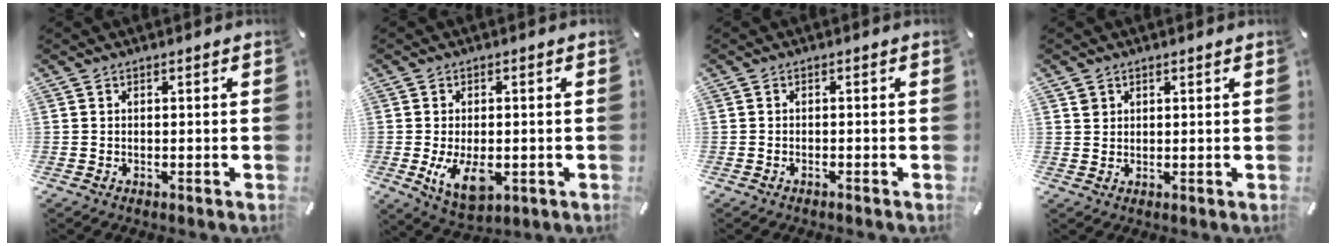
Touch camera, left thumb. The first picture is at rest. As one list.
[{"total": 8.7, "force": [-1.7, 4.9, 7.0], "torque": [-0.136, -0.011, -0.029]}, {"total": 0.9, "force": [-0.7, 0.2, 0.5], "torque": [-0.013, -0.002, -0.014]}, {"total": 1.9, "force": [1.2, 1.5, 0.2], "torque": [0.010, -0.008, 0.020]}]